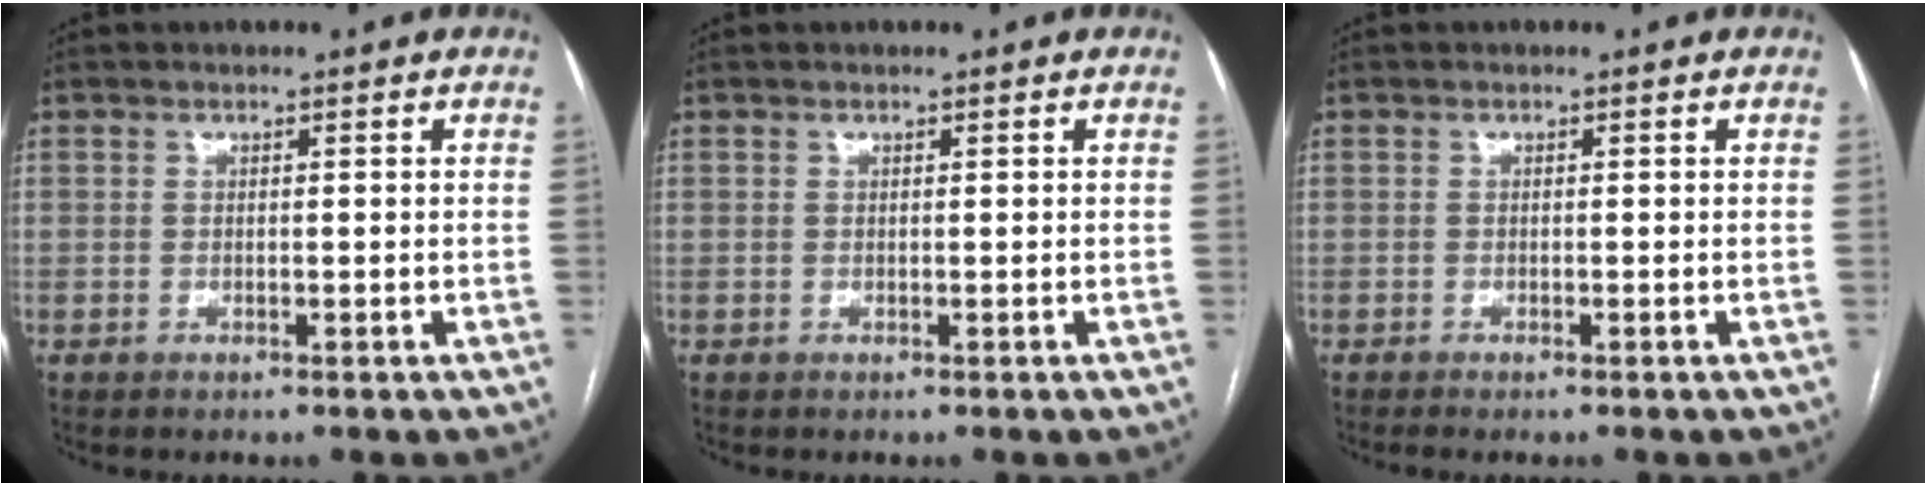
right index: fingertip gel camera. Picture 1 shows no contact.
{"total": 0.0}
{"total": 1.2, "force": [-1.0, 0.0, 0.6], "torque": [-0.008, -0.002, -0.014]}